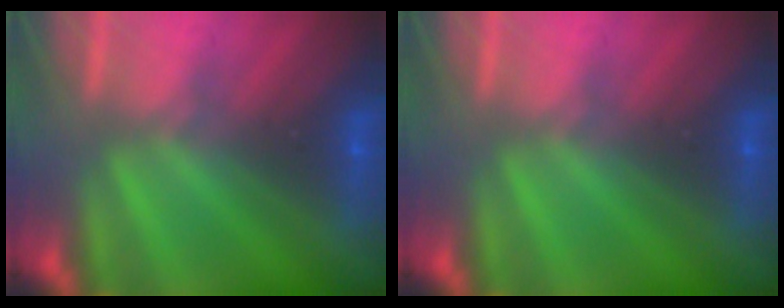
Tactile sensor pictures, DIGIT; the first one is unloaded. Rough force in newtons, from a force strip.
{"total": 0.0}